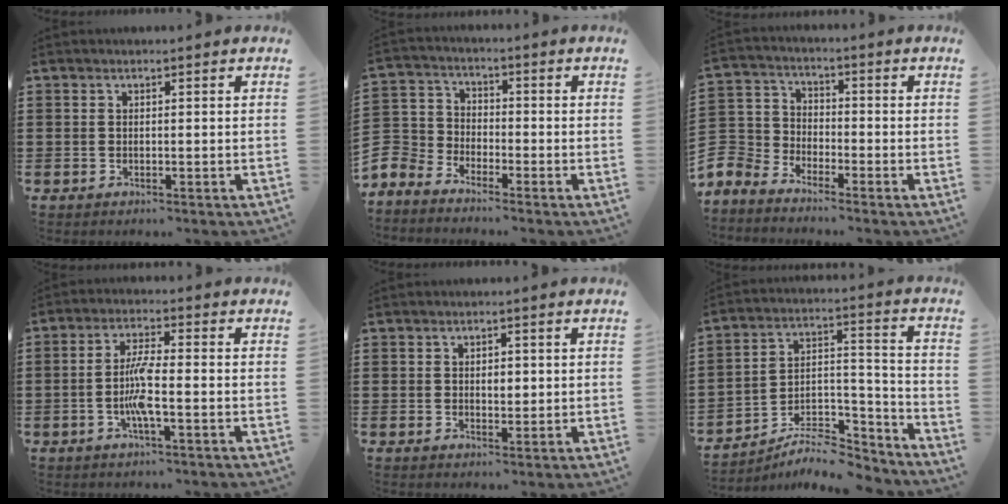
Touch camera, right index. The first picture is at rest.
{"total": 5.3, "force": [-4.6, 2.7, 0.3], "torque": [-0.047, 0.000, -0.105]}
{"total": 6.1, "force": [-5.3, 2.9, 0.4], "torque": [-0.054, 0.000, -0.121]}
{"total": 5.9, "force": [-1.6, 0.8, 5.6], "torque": [-0.127, -0.010, -0.039]}
{"total": 1.8, "force": [0.2, 1.0, 1.5], "torque": [-0.023, 0.002, 0.001]}
{"total": 8.0, "force": [-7.1, 2.3, 2.8], "torque": [-0.034, 0.022, -0.132]}